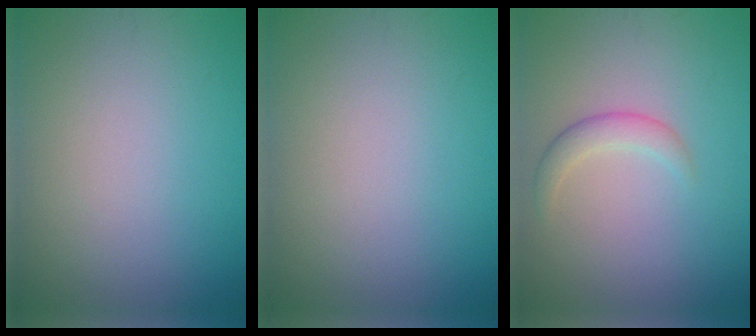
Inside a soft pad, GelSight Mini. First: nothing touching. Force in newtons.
{"total": 0.0}
{"total": 2.5, "press": 2.5, "slide": 0.1}